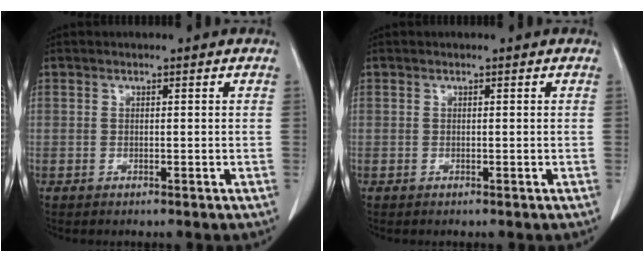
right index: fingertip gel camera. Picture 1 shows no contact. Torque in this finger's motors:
{"motor_torque": [0.00, 0.00, 0.00, 0.00]}